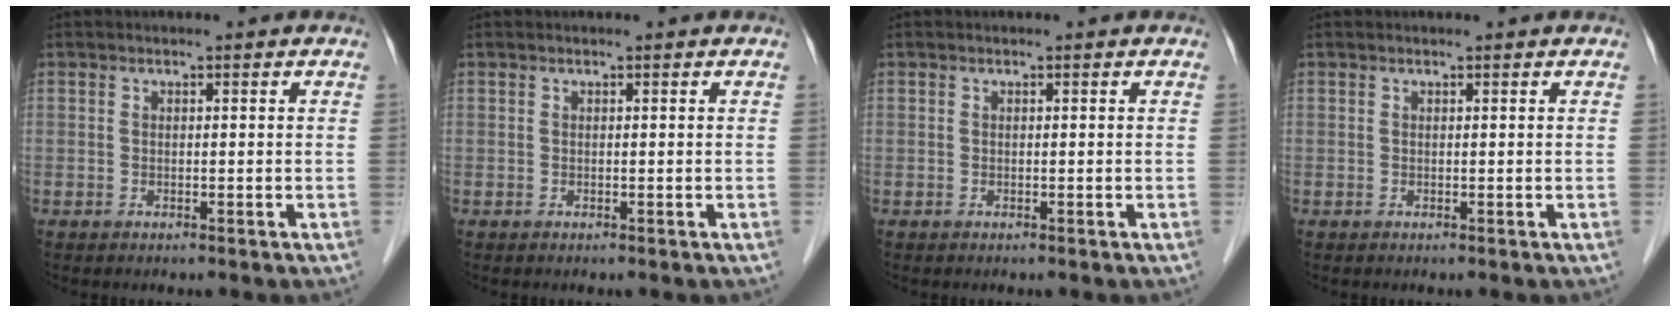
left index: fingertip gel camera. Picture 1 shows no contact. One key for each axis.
{"total": 0.0}
{"total": 0.0}
{"total": 0.0}